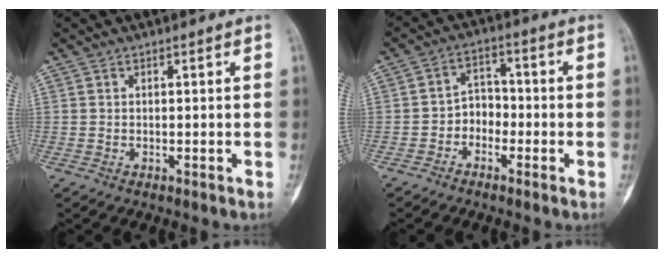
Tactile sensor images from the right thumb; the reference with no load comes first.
{"total": 4.6, "force": [-2.0, 3.6, 1.9], "torque": [-0.002, 0.026, -0.047]}